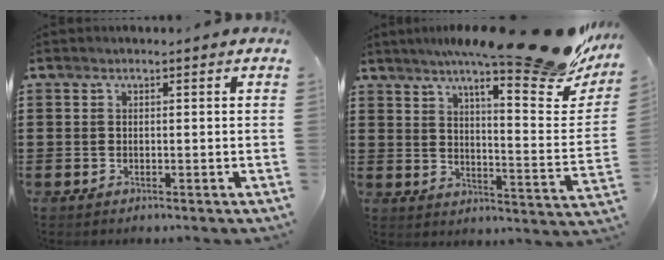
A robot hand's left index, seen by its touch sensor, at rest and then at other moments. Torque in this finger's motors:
{"motor_torque": [1.27, -0.87, 0.56, 0.11]}